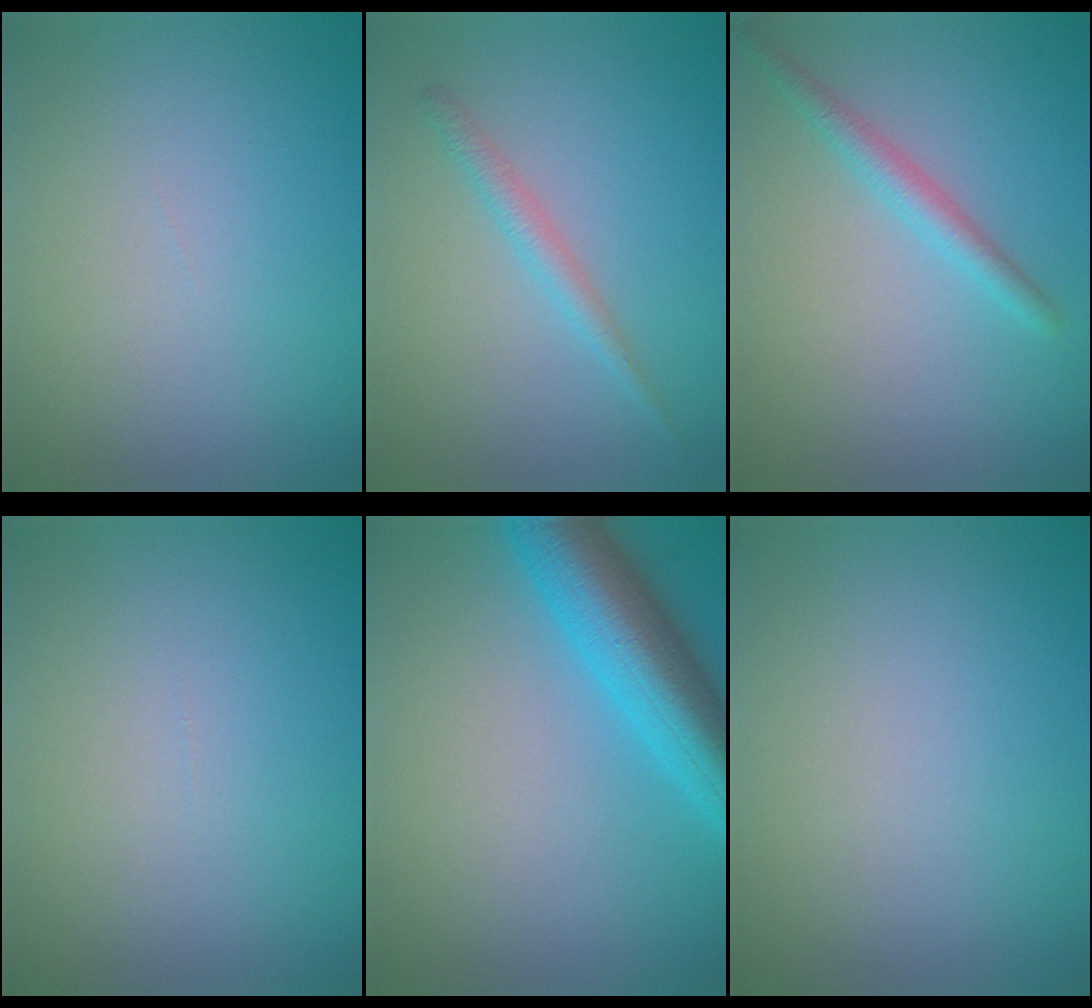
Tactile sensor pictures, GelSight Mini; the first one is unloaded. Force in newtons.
{"total": 1.7, "press": 1.7, "slide": 0.1}
{"total": 2.2, "press": 2.2, "slide": 0.0}
{"total": 0.0}
{"total": 8.2, "press": 8.2, "slide": 0.3}
{"total": 0.0}